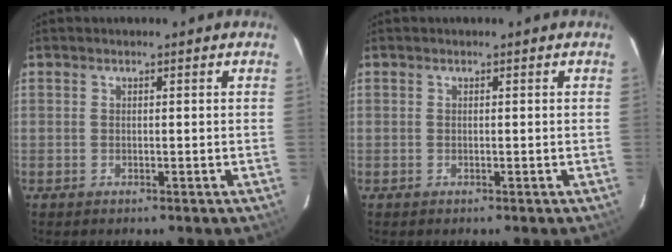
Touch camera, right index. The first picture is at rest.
{"total": 0.0}